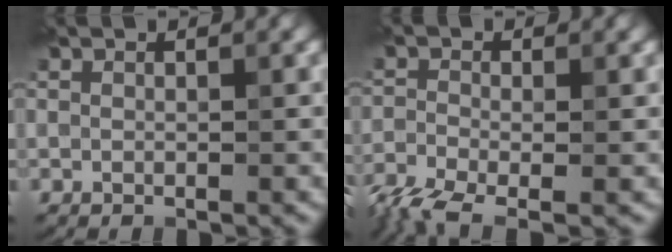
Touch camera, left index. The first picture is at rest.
{"total": 4.9, "force": [-3.5, 1.6, 3.1], "torque": [-0.066, -0.016, -0.078]}